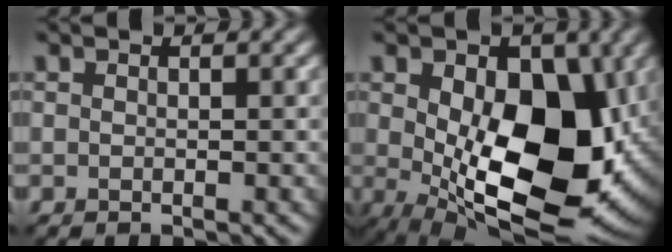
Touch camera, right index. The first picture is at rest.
{"total": 14.4, "force": [-0.3, 8.5, 11.6], "torque": [-0.169, -0.023, 0.004]}